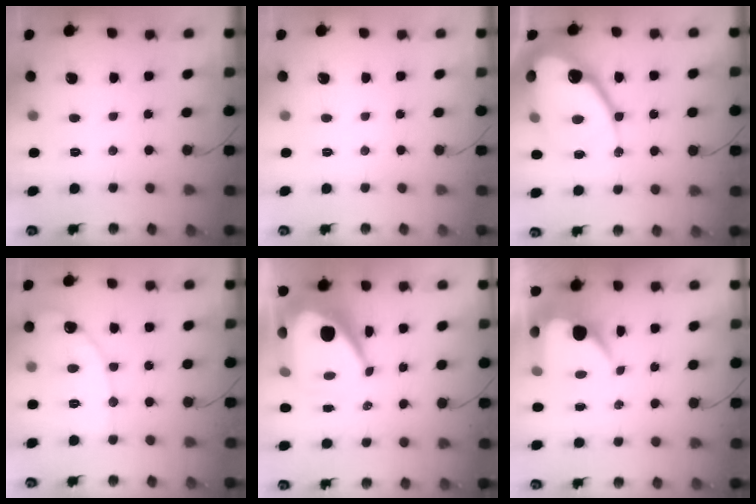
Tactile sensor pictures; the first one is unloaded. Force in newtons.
{"total": 0.0}
{"total": 20.1, "press": 20.0, "slide": 1.8}
{"total": 10.7, "press": 10.7, "slide": 0.8}
{"total": 13.6, "press": 13.5, "slide": 1.2}
{"total": 7.4, "press": 7.4, "slide": 0.3}